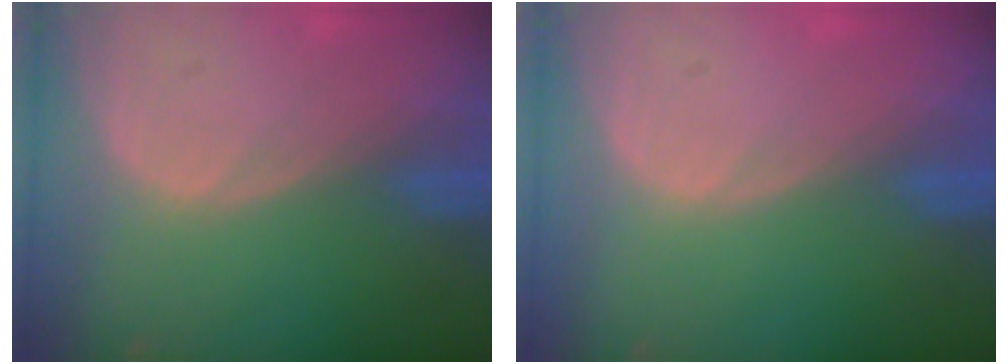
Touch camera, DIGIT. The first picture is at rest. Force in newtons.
{"total": 0.0}